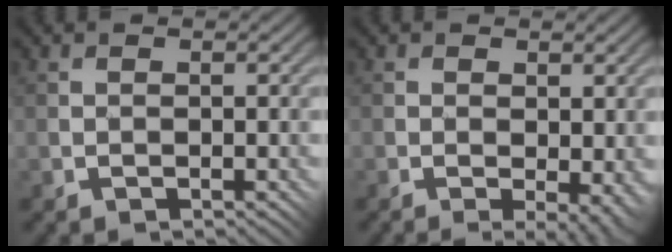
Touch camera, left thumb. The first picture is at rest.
{"total": 3.8, "force": [-1.6, 2.0, 2.8], "torque": [-0.035, -0.003, -0.014]}